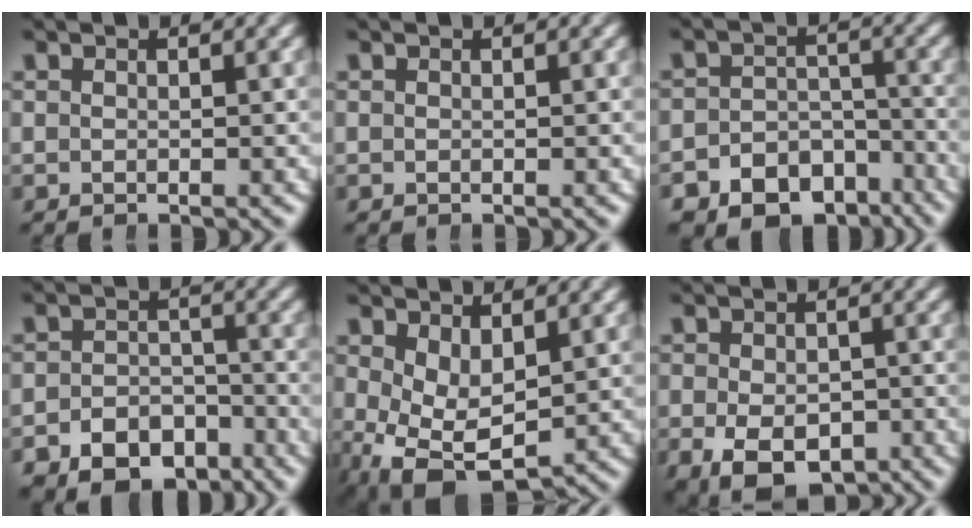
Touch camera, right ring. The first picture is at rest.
{"total": 0.0}
{"total": 9.1, "force": [-6.6, 5.8, 2.3], "torque": [-0.025, -0.027, -0.105]}
{"total": 7.4, "force": [-5.3, 4.8, 2.0], "torque": [-0.021, -0.022, -0.086]}
{"total": 7.6, "force": [-2.9, 5.3, 4.6], "torque": [-0.103, -0.059, -0.026]}
{"total": 6.8, "force": [-3.8, 4.0, 3.9], "torque": [-0.075, -0.045, -0.039]}